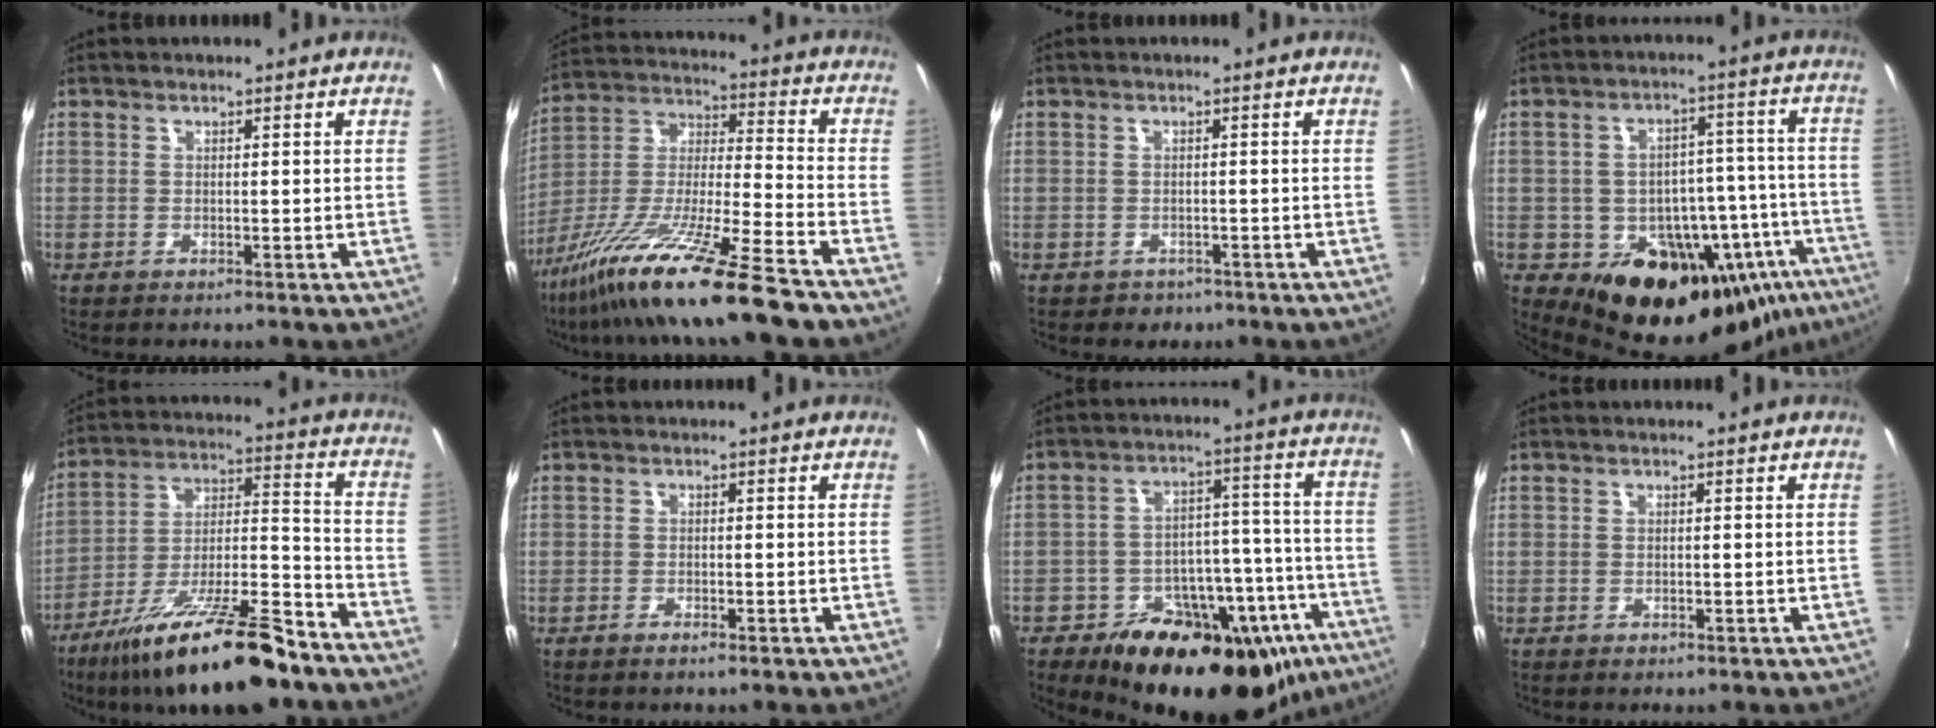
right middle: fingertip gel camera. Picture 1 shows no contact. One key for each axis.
{"total": 20.2, "fx": -14.8, "fy": 0.3, "fz": 13.8, "tx": -0.261, "ty": -0.033, "tz": -0.263}
{"total": 2.6, "fx": -1.5, "fy": 2.0, "fz": 0.6, "tx": -0.018, "ty": -0.006, "tz": -0.019}
{"total": 24.0, "fx": -12.8, "fy": 15.4, "fz": 13.3, "tx": -0.205, "ty": 0.021, "tz": -0.154}
{"total": 21.7, "fx": -15.3, "fy": 5.0, "fz": 14.6, "tx": -0.248, "ty": -0.012, "tz": -0.242}
{"total": 1.6, "fx": -1.2, "fy": 0.3, "fz": 1.1, "tx": -0.023, "ty": -0.002, "tz": -0.021}
{"total": 27.7, "fx": -17.6, "fy": 14.4, "fz": 15.7, "tx": -0.237, "ty": 0.025, "tz": -0.228}
{"total": 0.6, "fx": -0.4, "fy": 0.3, "fz": 0.3, "tx": -0.004, "ty": -0.003, "tz": -0.006}